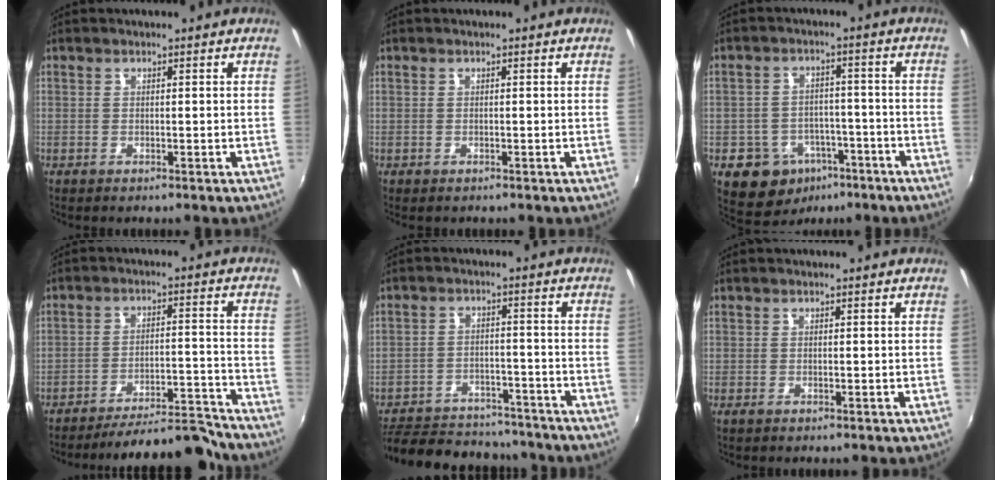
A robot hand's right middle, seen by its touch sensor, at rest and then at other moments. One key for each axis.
{"total": 0.0}
{"total": 10.7, "fx": -6.0, "fy": 8.1, "fz": 3.7, "tx": -0.089, "ty": 0.021, "tz": -0.065}
{"total": 14.3, "fx": -13.7, "fy": 1.8, "fz": 4.0, "tx": -0.070, "ty": 0.030, "tz": -0.185}
{"total": 16.3, "fx": -13.5, "fy": 7.5, "fz": 5.3, "tx": -0.131, "ty": 0.029, "tz": -0.177}
{"total": 0.0}